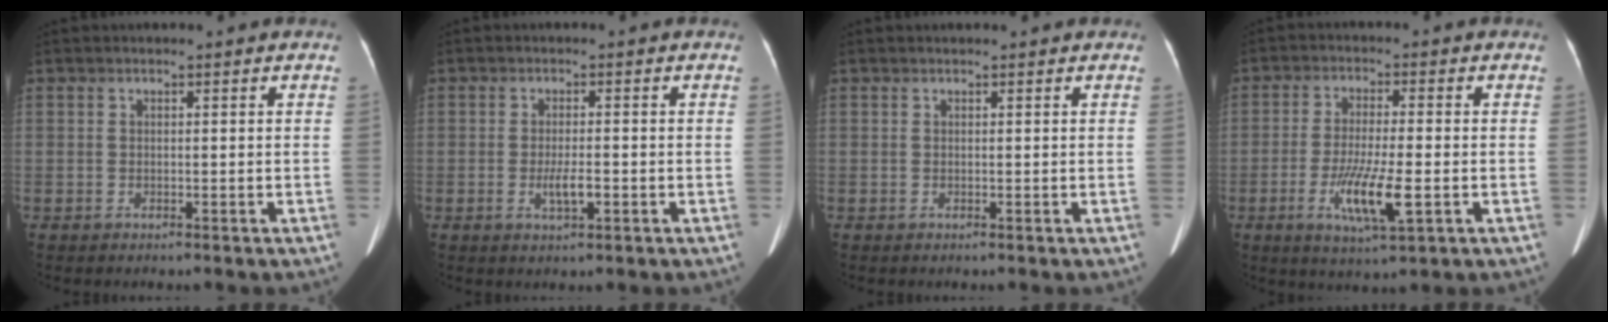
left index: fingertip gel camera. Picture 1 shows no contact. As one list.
[{"total": 2.9, "force": [-1.0, 0.6, 2.6], "torque": [-0.056, -0.003, -0.014]}, {"total": 1.1, "force": [1.0, 0.3, 0.4], "torque": [-0.007, 0.019, 0.013]}, {"total": 8.3, "force": [-2.7, 1.1, 7.8], "torque": [-0.150, -0.019, -0.045]}]